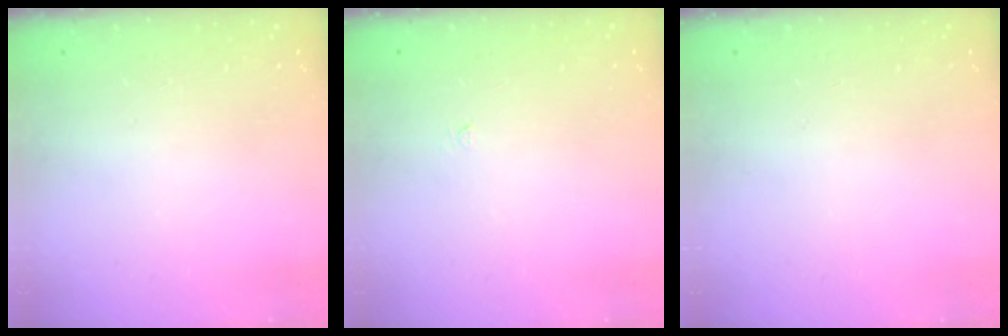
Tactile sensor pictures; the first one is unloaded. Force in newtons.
{"total": 2.6, "press": 2.6, "slide": 0.3}
{"total": 0.0}